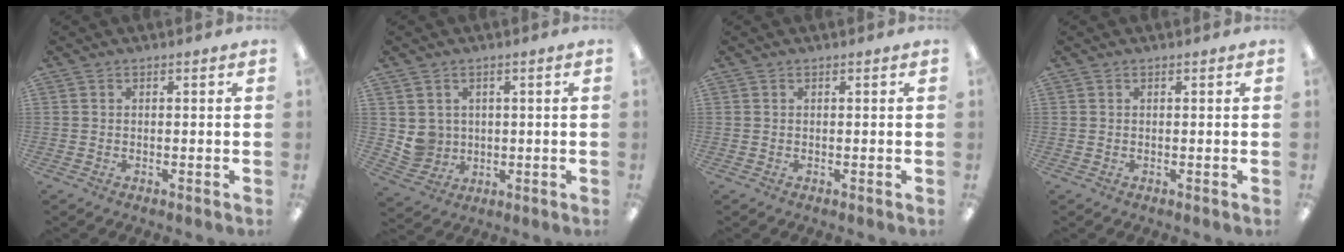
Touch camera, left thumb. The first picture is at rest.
{"total": 5.4, "force": [1.8, 5.1, 0.6], "torque": [-0.022, 0.001, 0.041]}
{"total": 0.0}
{"total": 0.0}